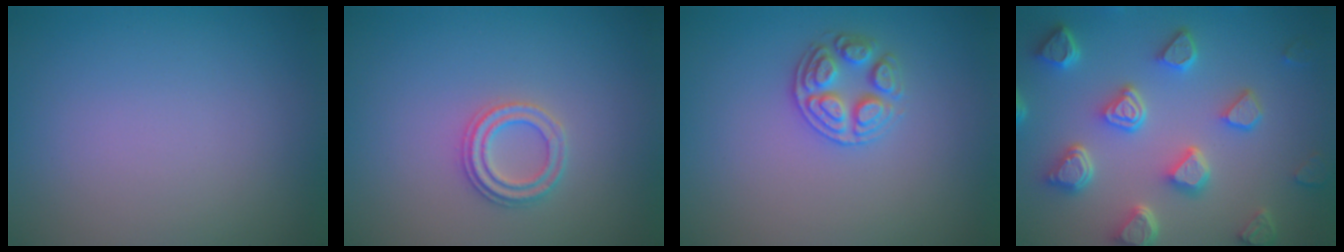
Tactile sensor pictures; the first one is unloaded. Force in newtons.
{"total": 2.3, "press": 2.2, "slide": 0.5}
{"total": 2.7, "press": 2.6, "slide": 0.4}
{"total": 6.8, "press": 5.3, "slide": 4.1}